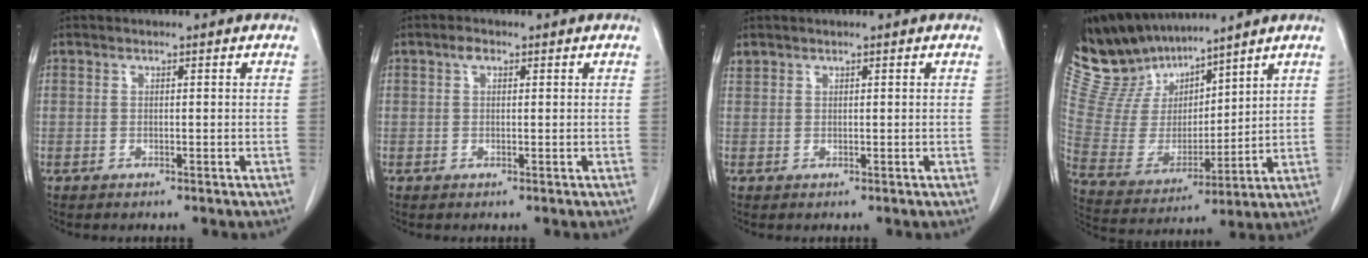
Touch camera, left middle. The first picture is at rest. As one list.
[{"total": 1.3, "force": [0.6, 0.7, 0.8], "torque": [-0.016, 0.008, 0.010]}, {"total": 0.6, "force": [0.6, 0.2, -0.1], "torque": [-0.003, 0.007, 0.013]}, {"total": 13.5, "force": [12.6, 3.8, 3.2], "torque": [-0.089, 0.011, 0.262]}]